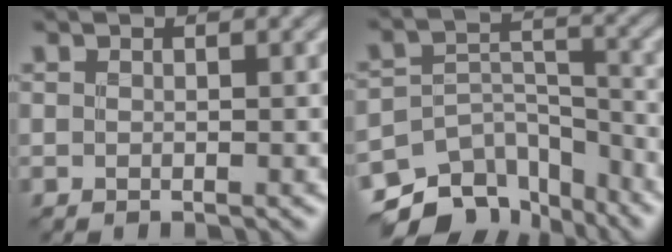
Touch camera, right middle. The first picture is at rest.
{"total": 10.3, "force": [-8.4, 5.2, 2.9], "torque": [-0.041, 0.003, -0.122]}